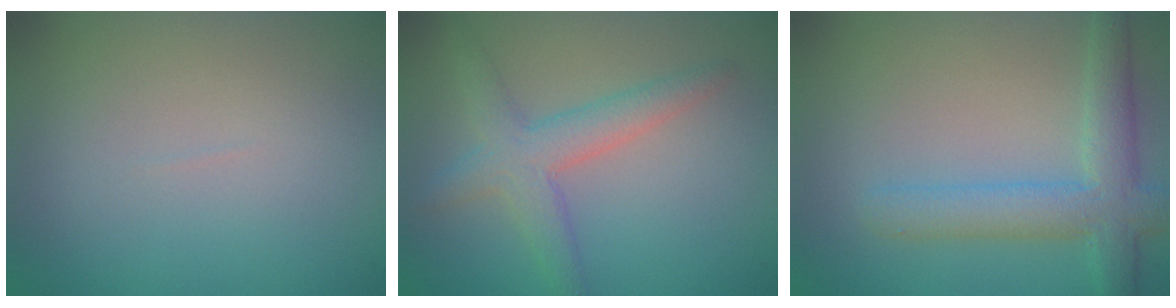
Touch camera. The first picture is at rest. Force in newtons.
{"total": 3.5, "press": 3.4, "slide": 0.3}
{"total": 4.4, "press": 4.4, "slide": 0.2}